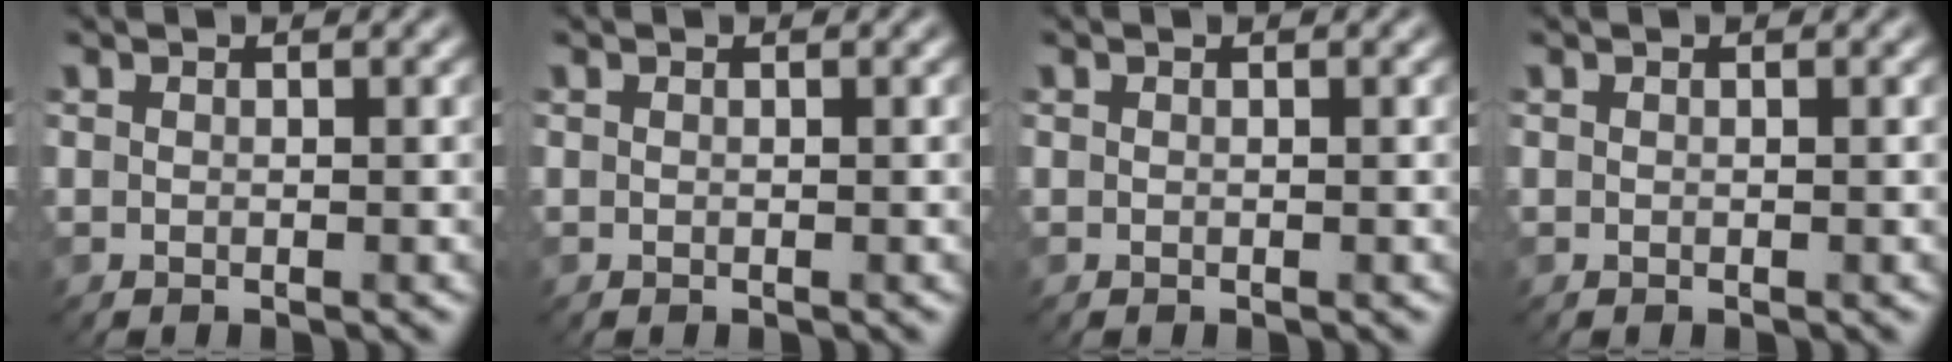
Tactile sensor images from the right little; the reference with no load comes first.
{"total": 0.0}
{"total": 0.0}
{"total": 0.0}